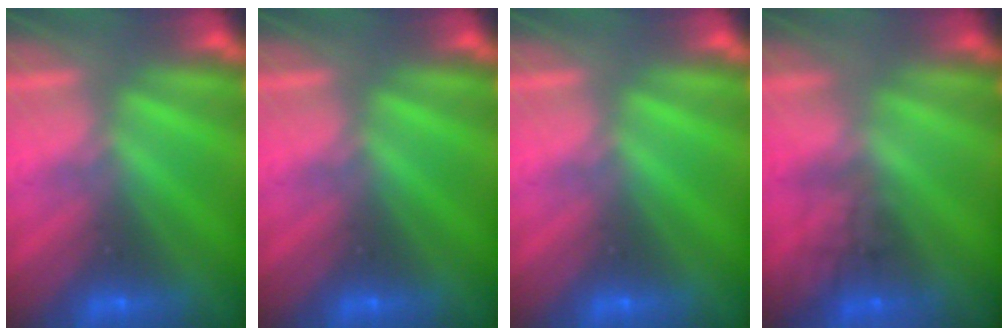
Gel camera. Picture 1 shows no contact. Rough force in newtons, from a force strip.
{"total": 0.0}
{"total": 0.0}
{"total": 1.6}